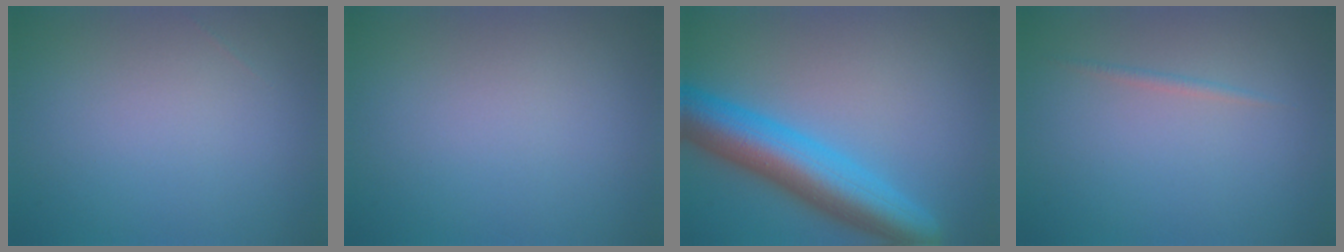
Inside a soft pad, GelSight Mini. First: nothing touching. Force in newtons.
{"total": 0.0}
{"total": 8.4, "press": 8.4, "slide": 0.2}
{"total": 0.6, "press": 0.6, "slide": 0.0}